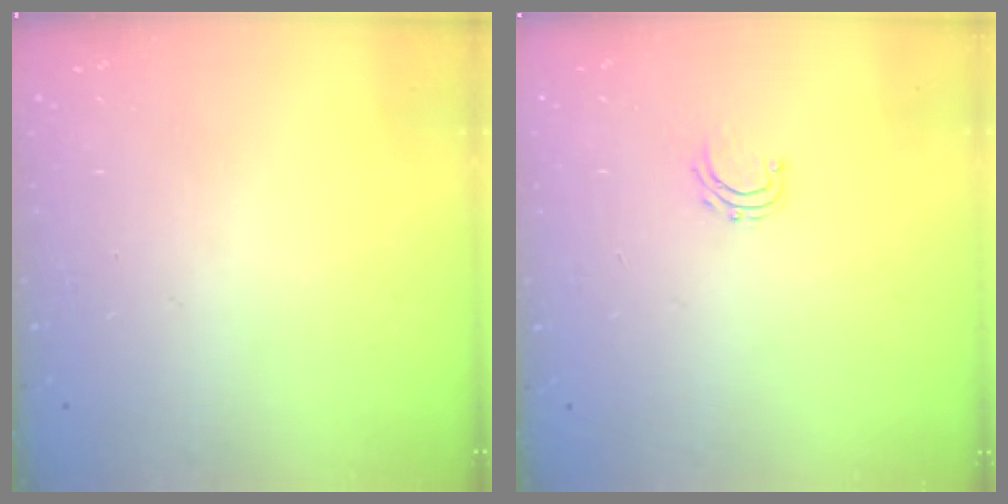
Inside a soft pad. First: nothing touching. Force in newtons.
{"total": 3.7, "press": 3.7, "slide": 0.3}